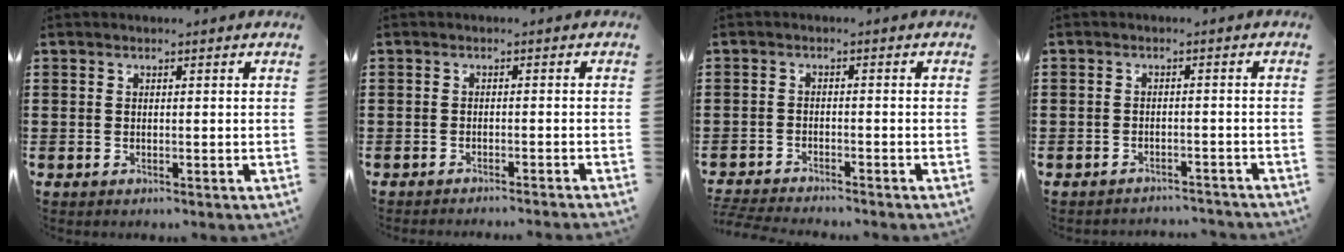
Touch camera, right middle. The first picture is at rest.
{"total": 1.3, "force": [-1.2, -0.3, 0.2], "torque": [-0.004, 0.002, -0.025]}
{"total": 2.7, "force": [-2.7, -0.1, 0.2], "torque": [-0.012, -0.004, -0.059]}
{"total": 2.4, "force": [-2.4, 0.5, -0.4], "torque": [0.000, 0.004, -0.055]}